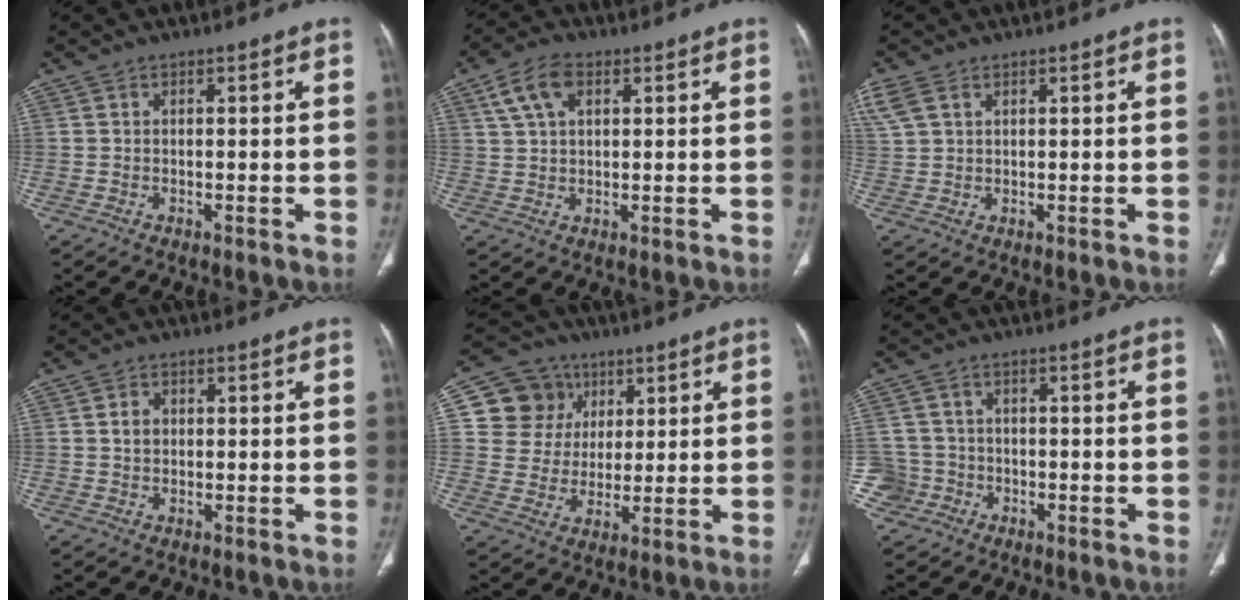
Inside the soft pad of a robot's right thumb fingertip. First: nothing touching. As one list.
[{"total": 7.0, "force": [3.0, 4.0, 4.9], "torque": [-0.091, 0.006, 0.059]}, {"total": 4.8, "force": [2.5, 2.9, 2.9], "torque": [-0.086, 0.013, 0.062]}, {"total": 2.4, "force": [0.3, 1.9, 1.4], "torque": [-0.016, 0.003, 0.006]}, {"total": 11.3, "force": [4.0, 10.2, 2.7], "torque": [-0.008, -0.005, 0.074]}, {"total": 5.1, "force": [-2.3, 4.5, -0.3], "torque": [0.024, 0.023, -0.042]}]